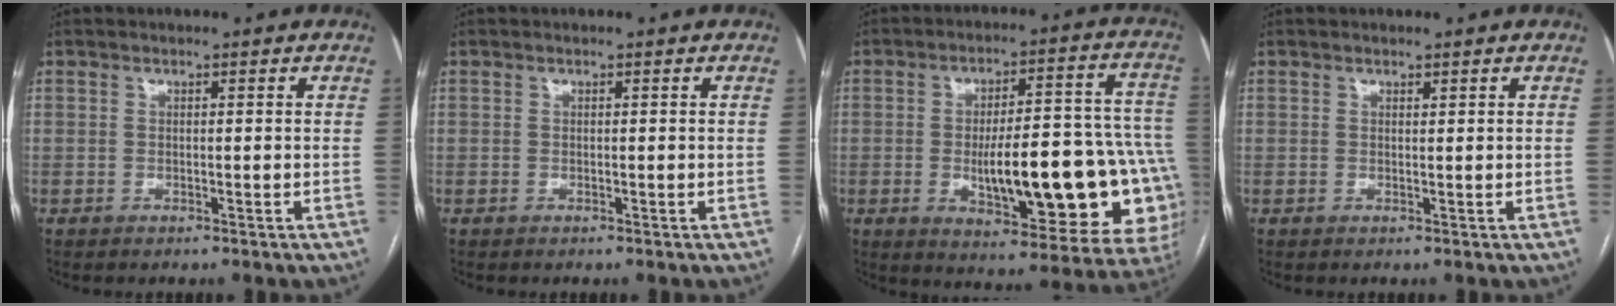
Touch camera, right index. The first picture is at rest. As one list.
[{"total": 0.0}, {"total": 24.8, "force": [-4.4, 7.0, 23.4], "torque": [-0.234, 0.028, -0.038]}, {"total": 0.0}]